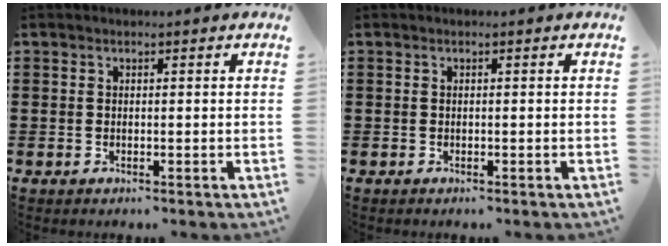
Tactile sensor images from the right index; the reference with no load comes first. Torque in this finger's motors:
{"motor_torque": [-0.03, 1.73, 0.03, 0.01]}